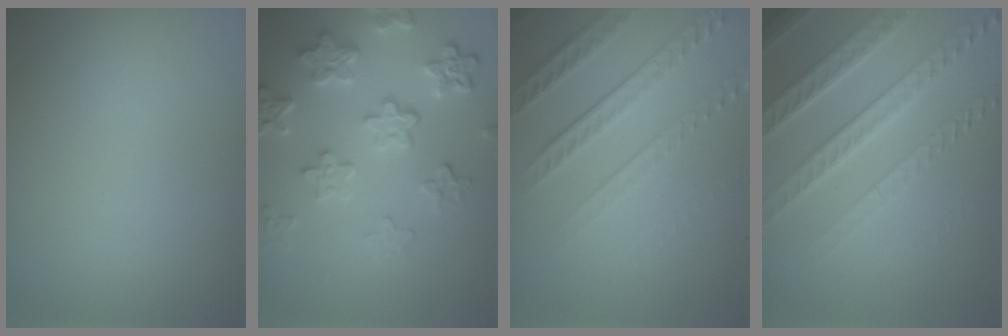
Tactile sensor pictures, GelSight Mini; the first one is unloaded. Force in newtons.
{"total": 6.1, "press": 4.5, "slide": 4.1}
{"total": 5.0, "press": 3.5, "slide": 3.7}
{"total": 7.2, "press": 5.1, "slide": 5.1}